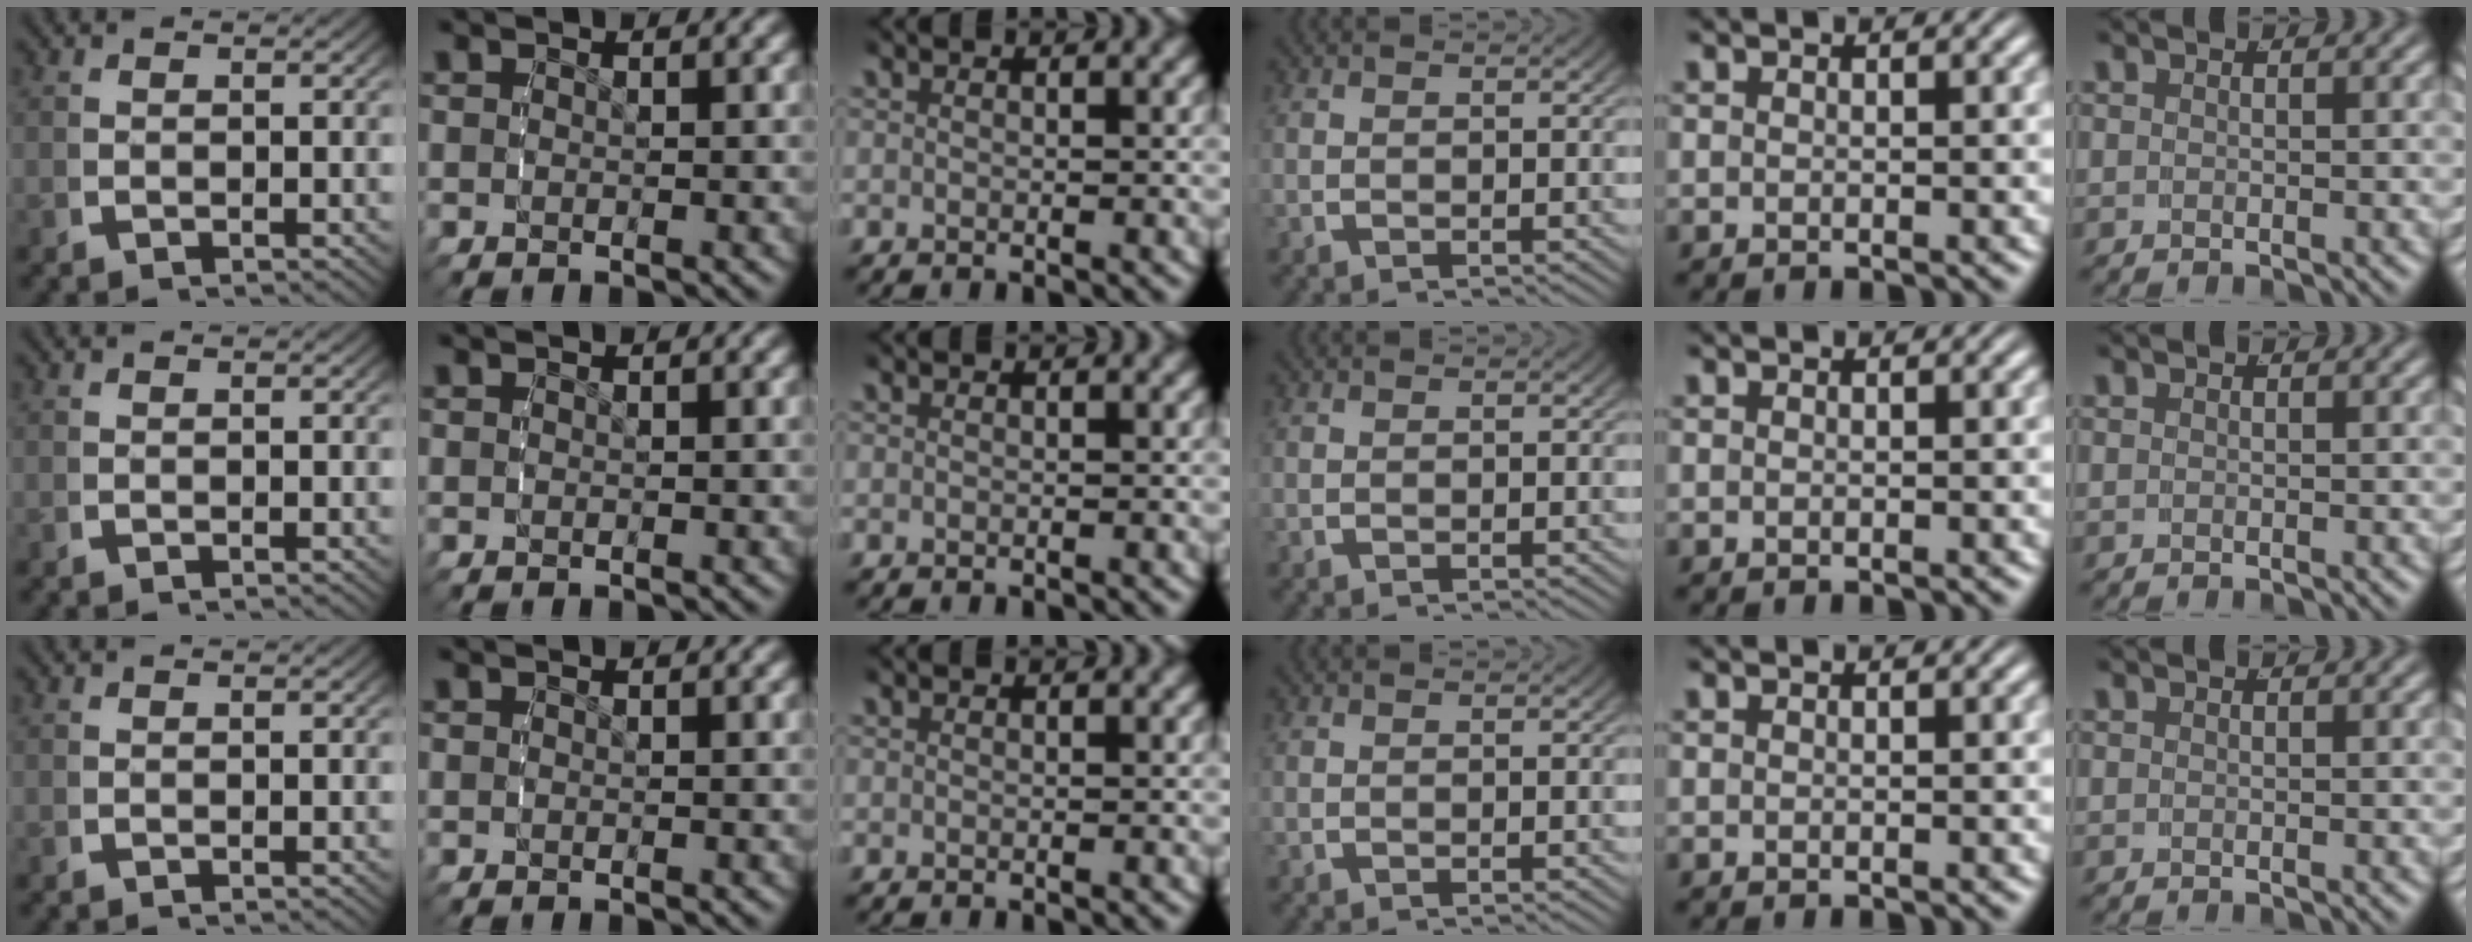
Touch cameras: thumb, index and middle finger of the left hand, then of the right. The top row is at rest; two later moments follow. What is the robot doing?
{"motion": "reach", "object": "plastic wrap"}